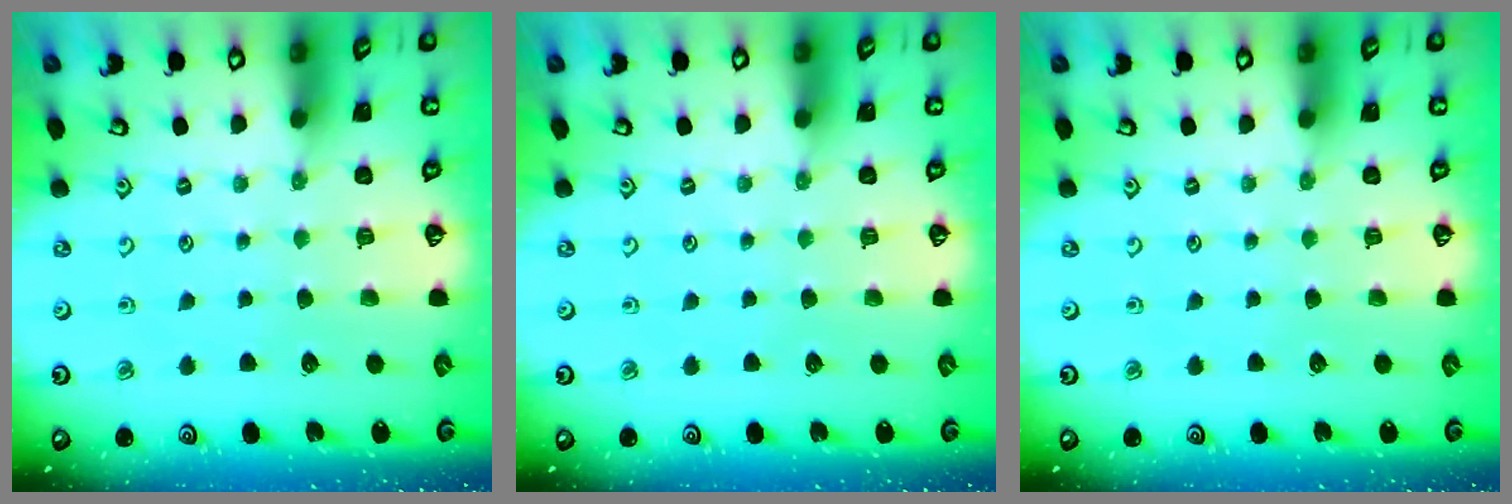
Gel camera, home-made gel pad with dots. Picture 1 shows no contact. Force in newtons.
{"total": 0.0}
{"total": 0.0}